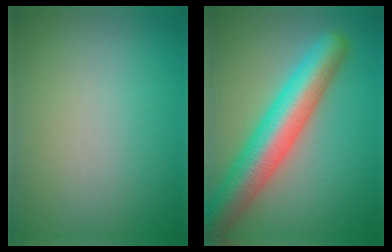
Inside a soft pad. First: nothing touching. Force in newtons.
{"total": 8.4, "press": 8.4, "slide": 0.4}